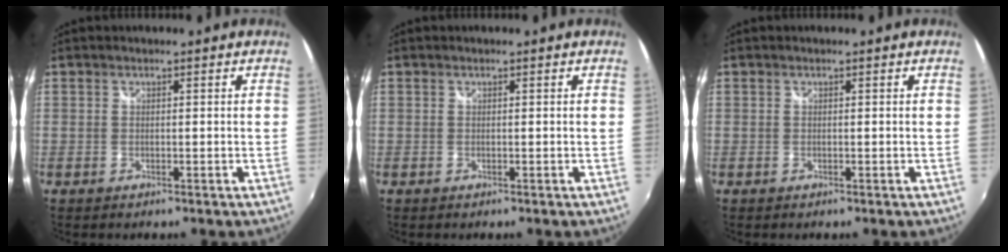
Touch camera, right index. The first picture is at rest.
{"total": 0.0}
{"total": 0.0}